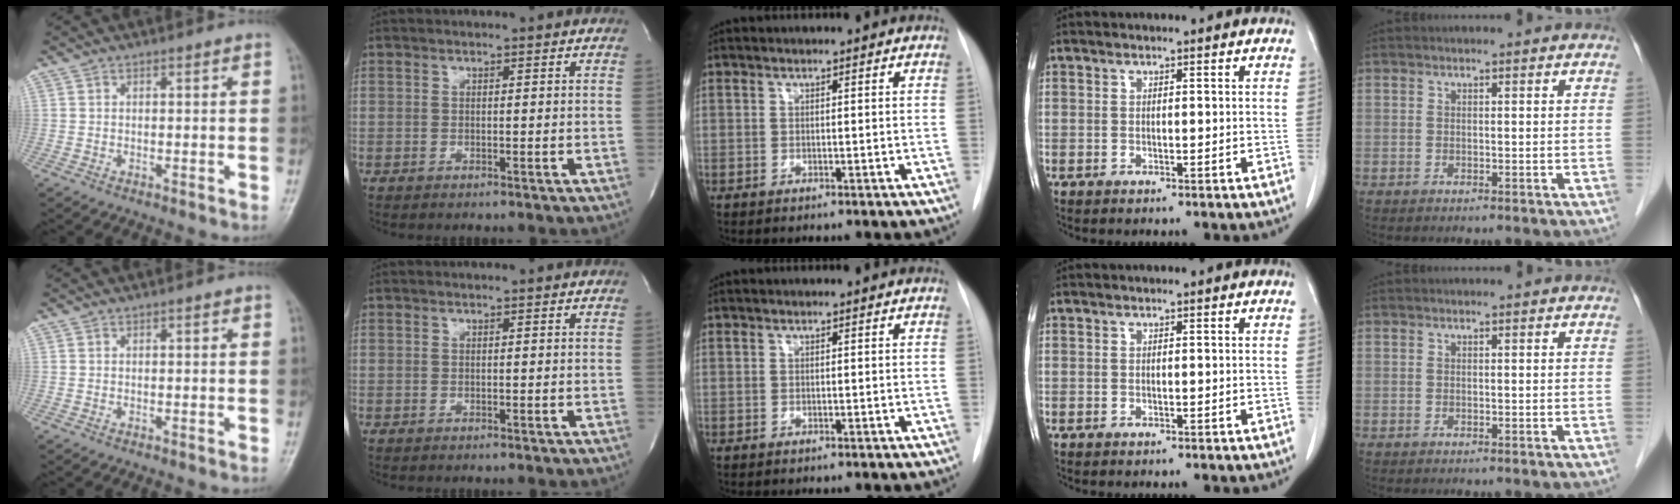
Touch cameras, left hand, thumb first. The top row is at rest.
{}